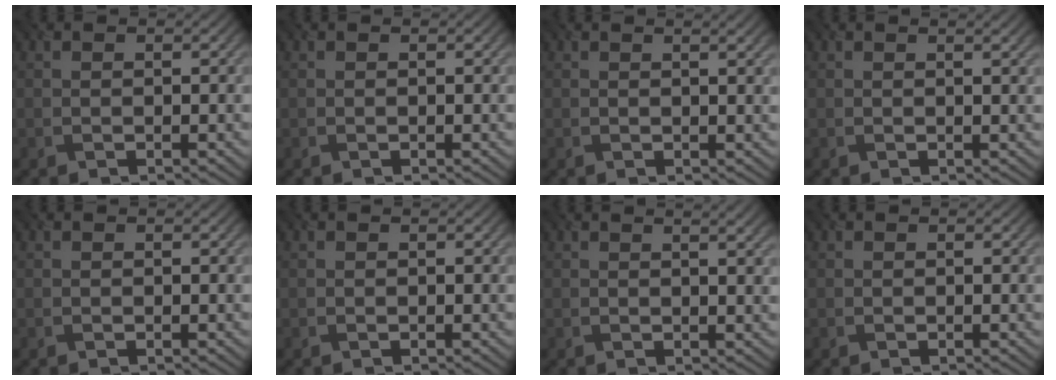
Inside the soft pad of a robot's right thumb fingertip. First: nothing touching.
{"total": 0.0}
{"total": 1.4, "force": [0.9, 0.2, 1.1], "torque": [-0.018, 0.000, 0.010]}
{"total": 1.1, "force": [0.7, 0.1, 0.8], "torque": [-0.013, 0.001, 0.009]}
{"total": 0.0}
{"total": 0.0}
{"total": 2.4, "force": [1.4, 0.5, 1.8], "torque": [-0.025, 0.001, 0.014]}
{"total": 0.0}